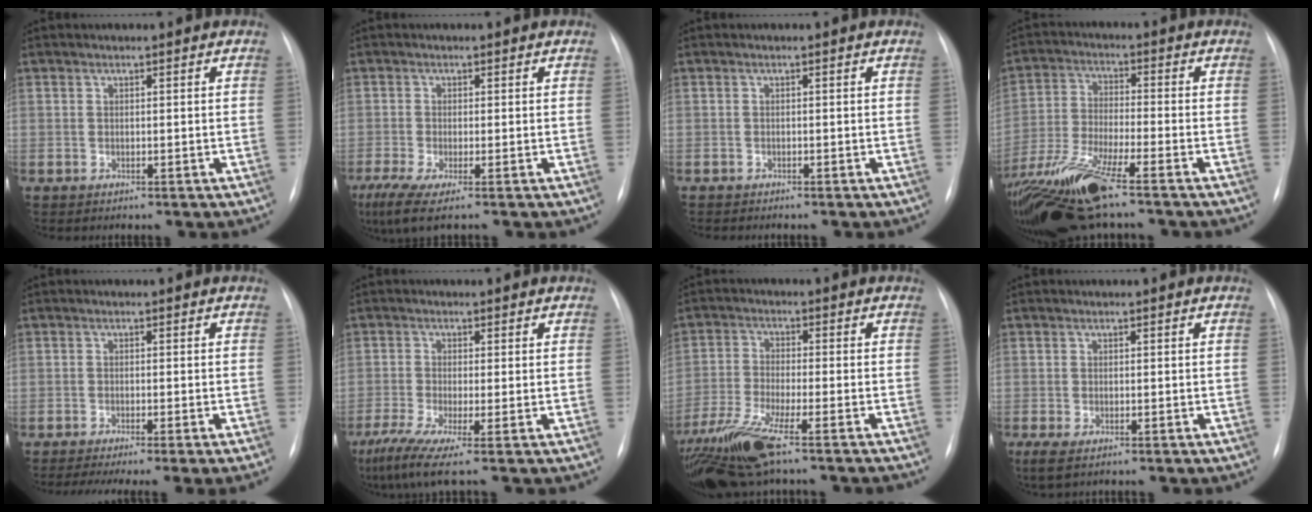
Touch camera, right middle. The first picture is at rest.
{"total": 6.4, "force": [-4.3, 0.7, 4.8], "torque": [-0.088, -0.021, -0.080]}
{"total": 1.2, "force": [-1.1, 0.2, 0.4], "torque": [-0.008, -0.003, -0.016]}
{"total": 15.6, "force": [-11.0, 2.0, 10.9], "torque": [-0.244, -0.032, -0.208]}
{"total": 9.4, "force": [-7.7, -1.0, 5.4], "torque": [-0.059, -0.021, -0.112]}
{"total": 7.8, "force": [-5.4, -0.4, 5.6], "torque": [-0.100, -0.030, -0.097]}
{"total": 12.8, "force": [-9.4, 0.6, 8.6], "torque": [-0.172, -0.033, -0.168]}
{"total": 3.9, "force": [-2.7, 1.0, 2.6], "torque": [-0.052, -0.015, -0.040]}